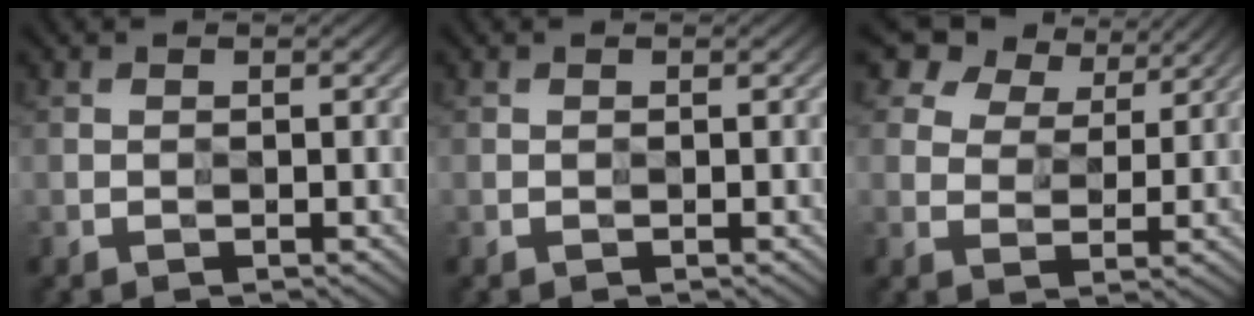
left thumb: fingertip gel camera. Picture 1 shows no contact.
{"total": 0.0}
{"total": 8.4, "force": [6.5, 4.7, 2.4], "torque": [-0.055, 0.006, 0.112]}